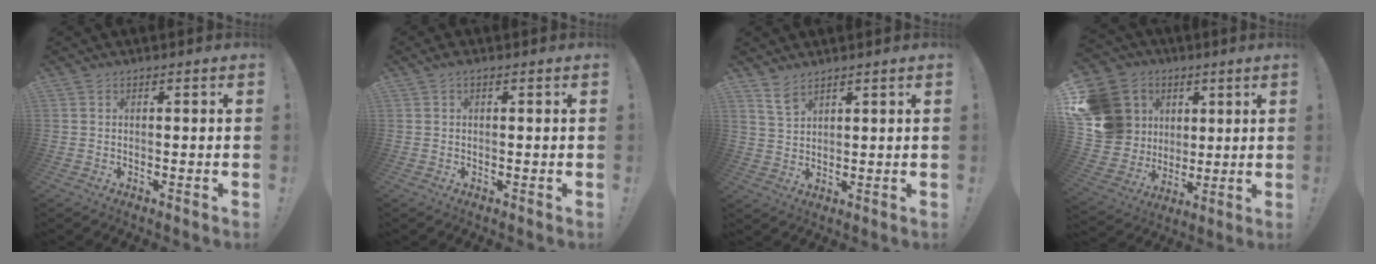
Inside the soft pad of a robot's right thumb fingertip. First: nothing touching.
{"total": 1.1, "force": [0.3, 0.0, 1.1], "torque": [-0.021, 0.002, 0.006]}
{"total": 5.0, "force": [3.9, 2.0, 2.4], "torque": [-0.042, -0.022, 0.074]}
{"total": 18.5, "force": [4.9, 16.3, 7.4], "torque": [-0.130, -0.014, 0.131]}